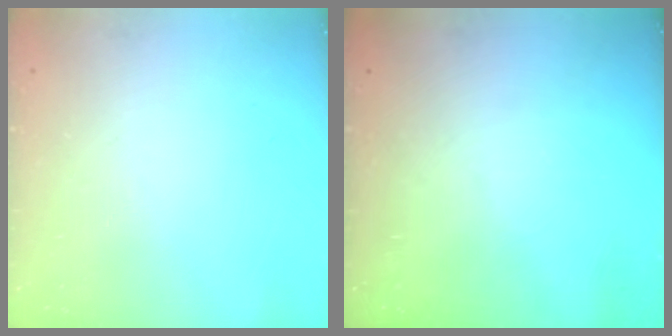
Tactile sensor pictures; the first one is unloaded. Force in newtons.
{"total": 0.0}